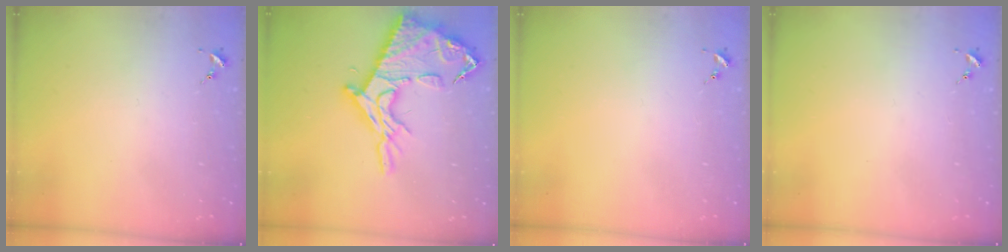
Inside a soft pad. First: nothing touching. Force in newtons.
{"total": 19.4, "press": 19.4, "slide": 1.4}
{"total": 0.0}
{"total": 0.0}